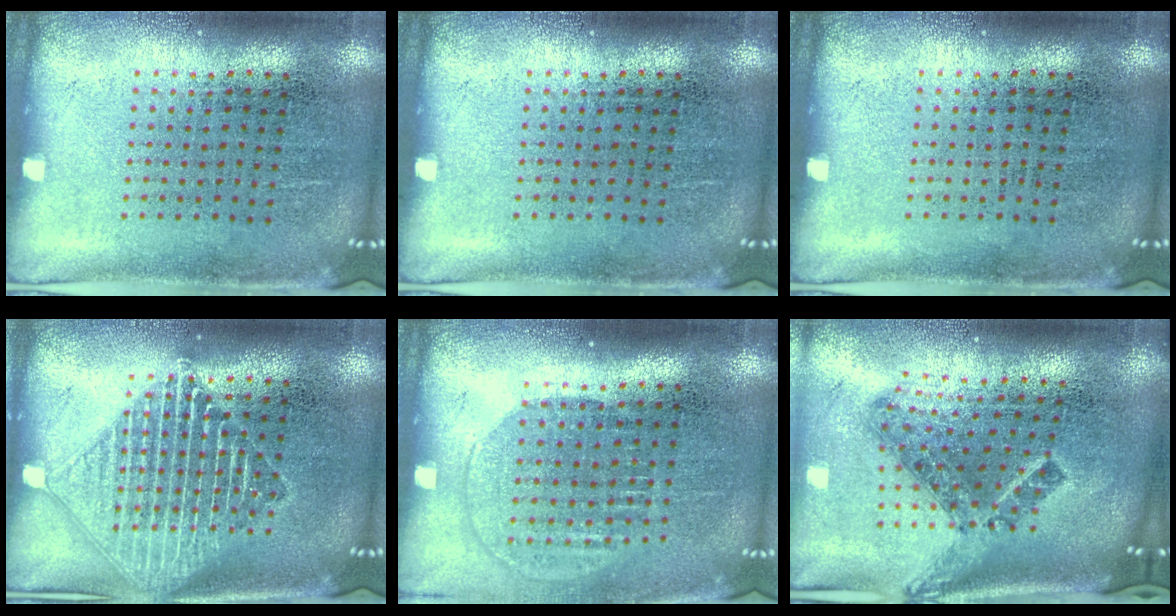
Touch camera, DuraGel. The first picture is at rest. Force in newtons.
{"total": 0.0}
{"total": 0.0}
{"total": 3.3, "press": 3.3, "slide": 0.5}
{"total": 1.5, "press": 1.2, "slide": 0.8}
{"total": 1.6, "press": 1.2, "slide": 1.1}